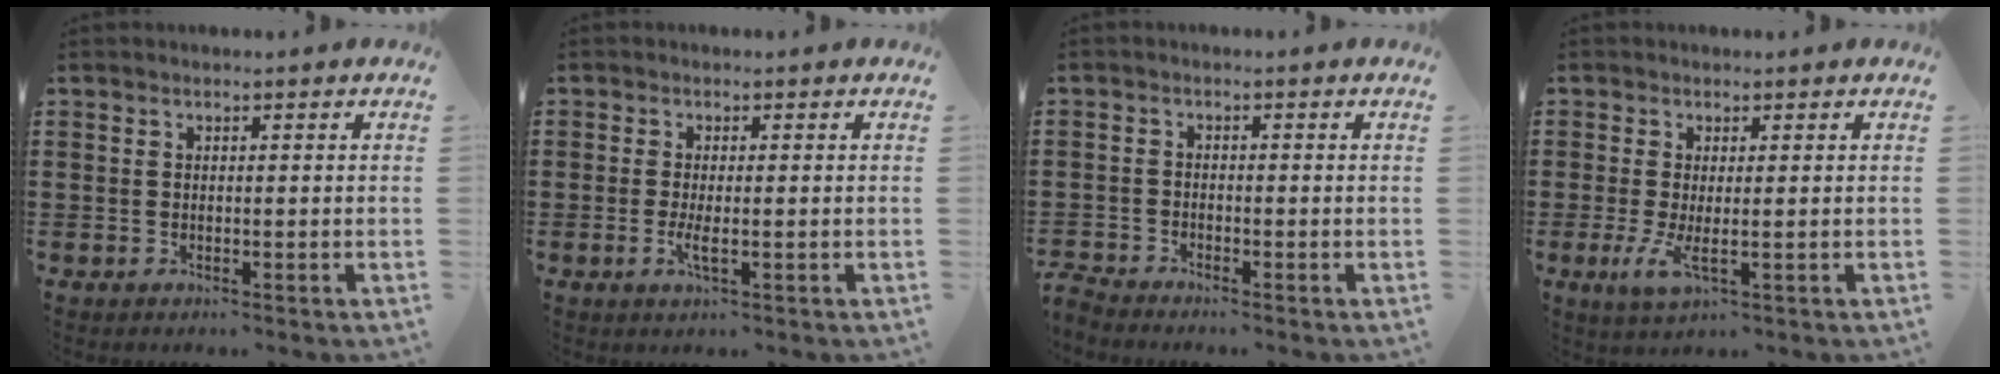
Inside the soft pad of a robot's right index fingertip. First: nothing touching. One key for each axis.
{"total": 2.5, "fx": -0.6, "fy": 0.3, "fz": 2.4, "tx": -0.050, "ty": -0.008, "tz": -0.013}
{"total": 1.9, "fx": -1.9, "fy": 0.0, "fz": 0.0, "tx": -0.003, "ty": 0.001, "tz": -0.041}
{"total": 3.3, "fx": -0.5, "fy": 0.7, "fz": 3.2, "tx": -0.072, "ty": -0.010, "tz": -0.010}